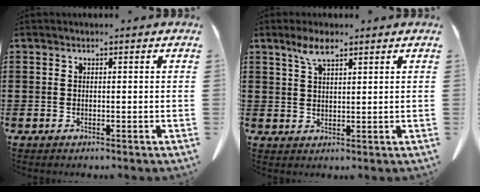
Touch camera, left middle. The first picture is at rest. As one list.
[{"total": 4.0, "force": [2.6, 1.2, 2.8], "torque": [-0.062, 0.002, 0.048]}]